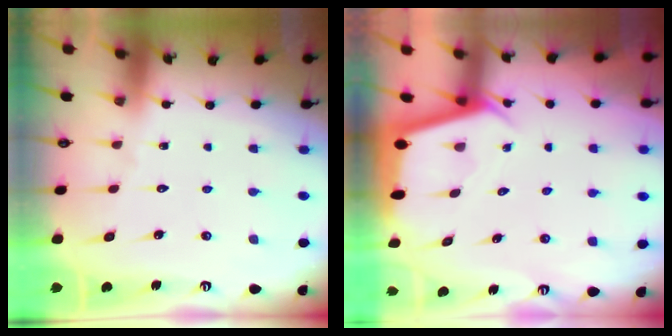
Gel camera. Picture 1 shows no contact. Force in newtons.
{"total": 2.3, "press": 2.3, "slide": 0.2}